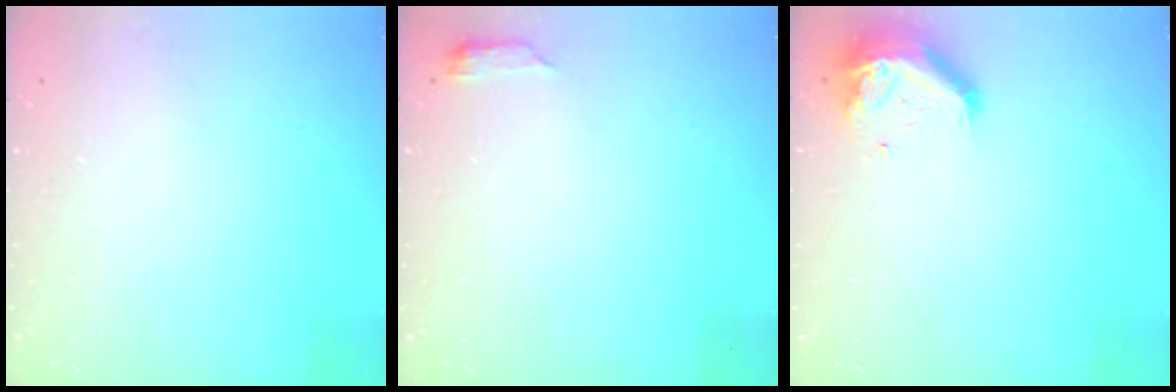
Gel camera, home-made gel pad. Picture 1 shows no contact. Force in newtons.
{"total": 2.6, "press": 2.6, "slide": 0.5}
{"total": 9.3, "press": 9.2, "slide": 1.6}